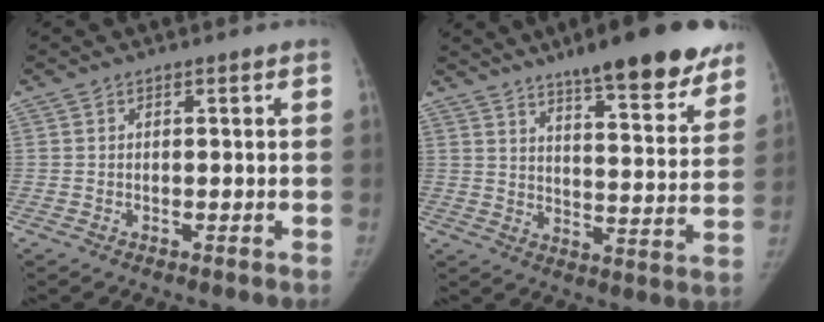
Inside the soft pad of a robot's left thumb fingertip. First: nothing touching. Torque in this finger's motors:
{"motor_torque": [0.51, 0.38, 1.50, -1.27, 0.02]}